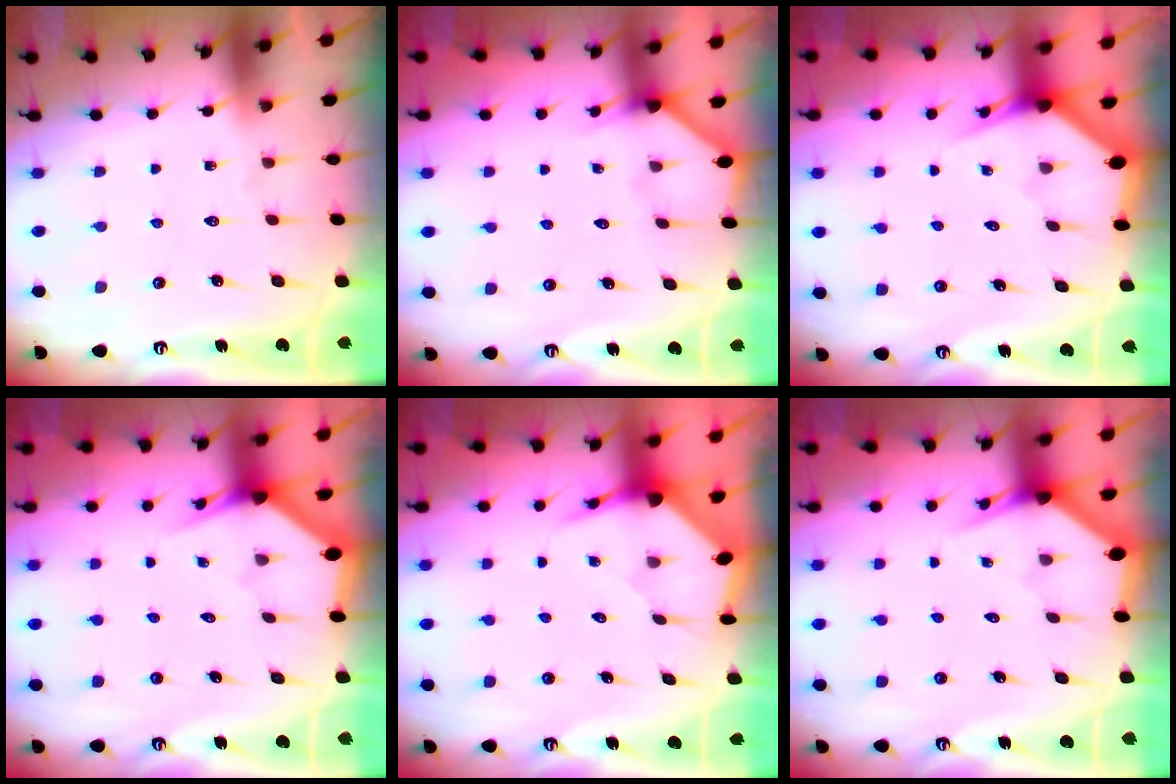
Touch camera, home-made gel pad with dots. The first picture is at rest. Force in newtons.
{"total": 2.2, "press": 2.2, "slide": 0.4}
{"total": 2.9, "press": 2.9, "slide": 0.2}
{"total": 2.8, "press": 2.8, "slide": 0.2}
{"total": 3.7, "press": 3.6, "slide": 0.4}
{"total": 2.8, "press": 2.8, "slide": 0.2}